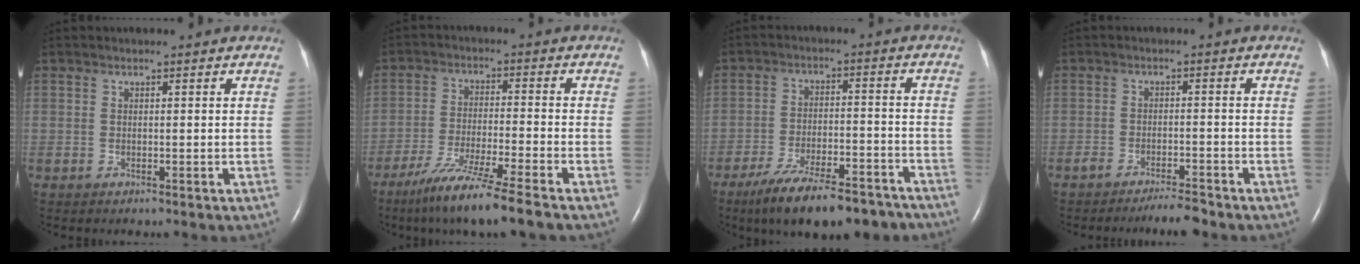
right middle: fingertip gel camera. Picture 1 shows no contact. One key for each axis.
{"total": 10.7, "fx": -8.2, "fy": -1.4, "fz": 6.8, "tx": -0.120, "ty": -0.040, "tz": -0.141}
{"total": 16.6, "fx": -13.3, "fy": 5.2, "fz": 8.5, "tx": -0.114, "ty": 0.014, "tz": -0.204}
{"total": 3.7, "fx": -3.3, "fy": 0.2, "fz": 1.6, "tx": -0.028, "ty": -0.008, "tz": -0.056}